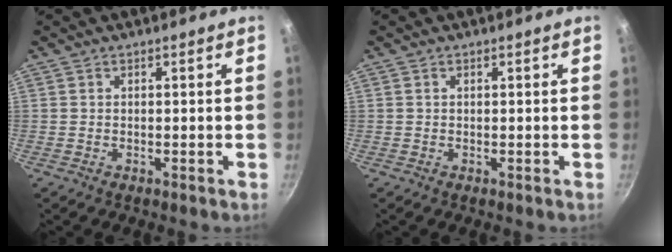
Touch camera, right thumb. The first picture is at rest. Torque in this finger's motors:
{"motor_torque": [-0.21, 0.16, -0.04, 0.10, 0.05]}